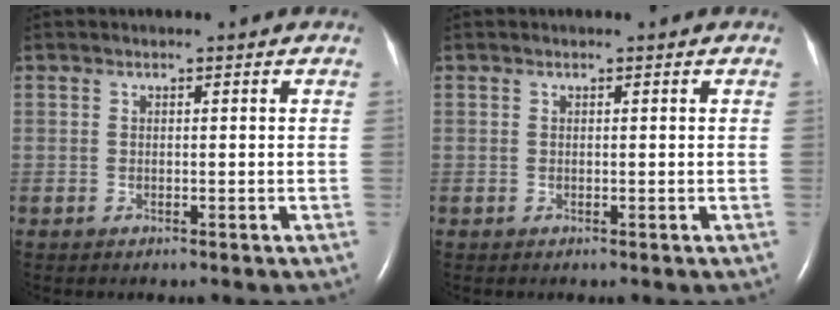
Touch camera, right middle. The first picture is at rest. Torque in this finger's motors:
{"motor_torque": [0.01, -0.02, 0.00, 0.00]}